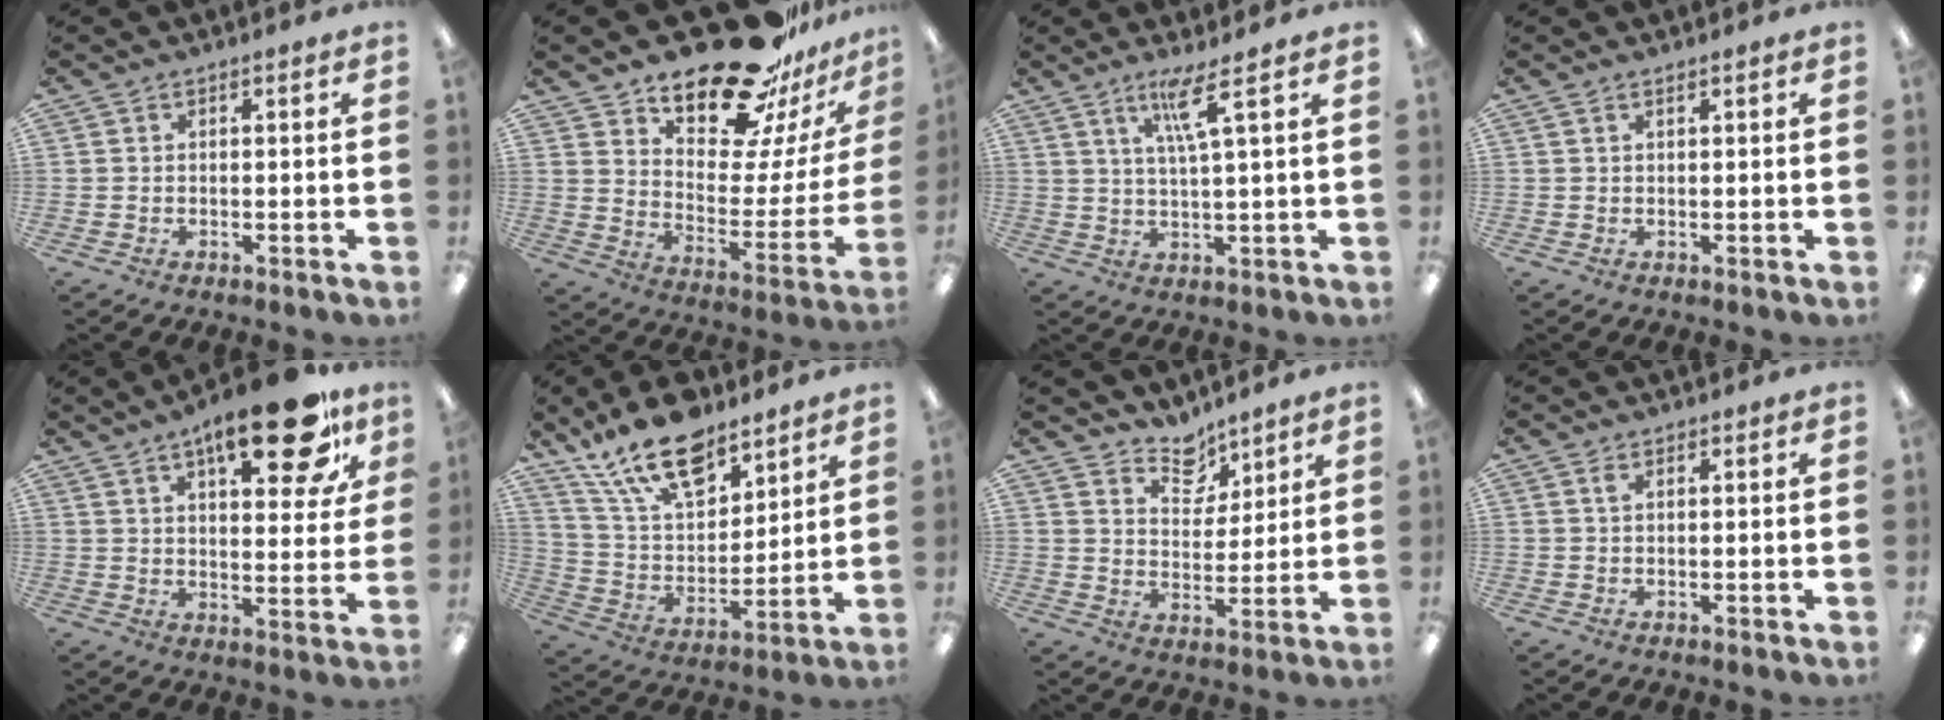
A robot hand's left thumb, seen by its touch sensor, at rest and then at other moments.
{"total": 23.4, "force": [18.5, 9.6, 10.7], "torque": [-0.147, -0.128, 0.317]}
{"total": 6.4, "force": [3.5, 0.1, 5.4], "torque": [-0.109, -0.002, 0.055]}
{"total": 0.7, "force": [0.4, 0.1, 0.5], "torque": [-0.011, 0.000, 0.008]}
{"total": 18.9, "force": [11.1, 7.0, 13.6], "torque": [-0.183, -0.050, 0.170]}
{"total": 18.5, "force": [13.2, 8.6, 9.6], "torque": [-0.183, -0.067, 0.238]}
{"total": 8.1, "force": [6.8, 4.1, 1.5], "torque": [-0.017, -0.047, 0.125]}
{"total": 0.9, "force": [0.5, 0.3, 0.7], "torque": [-0.009, 0.000, 0.007]}